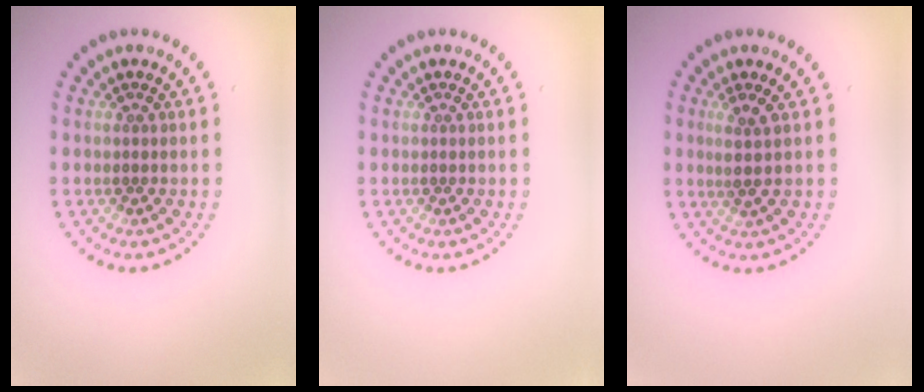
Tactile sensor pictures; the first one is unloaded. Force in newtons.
{"total": 0.0}
{"total": 1.7, "press": 1.4, "slide": 1.0}